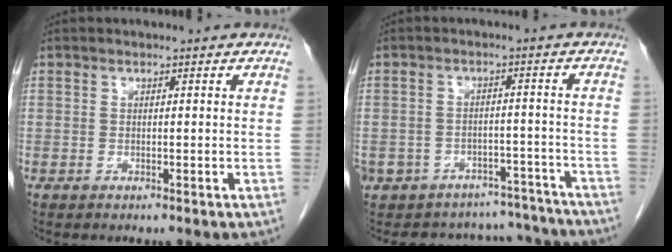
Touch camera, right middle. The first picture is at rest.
{"total": 15.9, "force": [-13.8, 7.5, 2.6], "torque": [-0.060, 0.037, -0.160]}